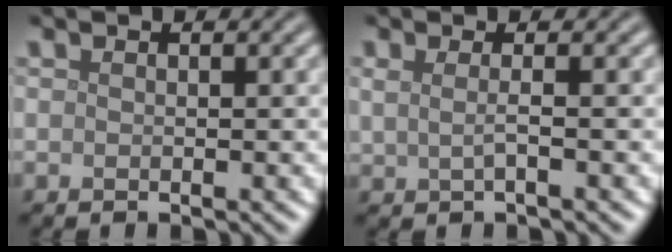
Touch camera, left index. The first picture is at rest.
{"total": 1.2, "force": [0.1, 0.4, 1.2], "torque": [-0.027, -0.004, 0.001]}